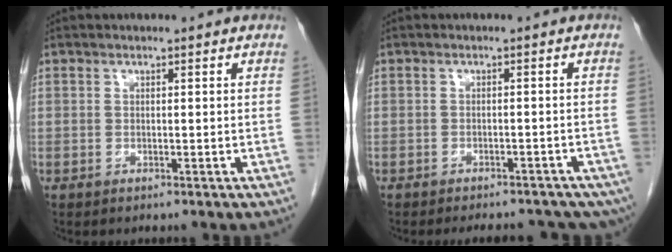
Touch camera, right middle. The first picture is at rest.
{"total": 13.3, "force": [-10.3, 5.6, 6.3], "torque": [-0.102, 0.001, -0.107]}